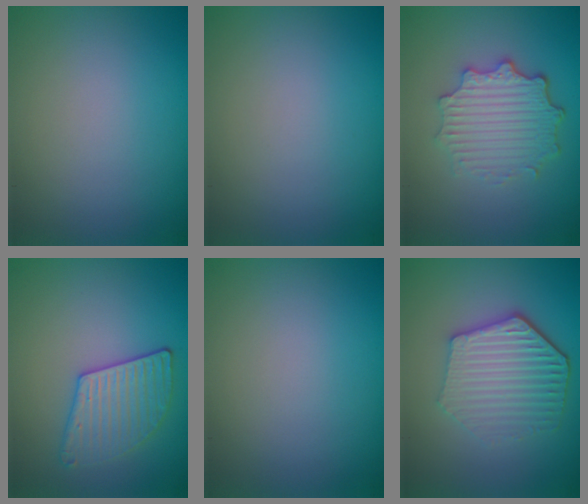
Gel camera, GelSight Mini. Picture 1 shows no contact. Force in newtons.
{"total": 0.0}
{"total": 4.8, "press": 3.8, "slide": 3.1}
{"total": 3.0, "press": 2.9, "slide": 0.4}
{"total": 0.0}
{"total": 5.5, "press": 4.3, "slide": 3.3}